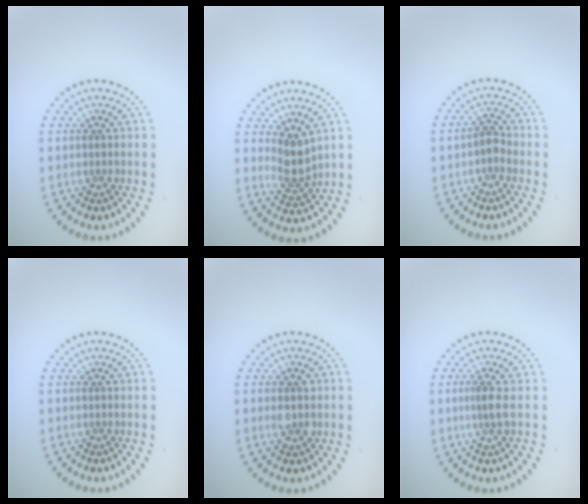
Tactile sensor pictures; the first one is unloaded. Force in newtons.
{"total": 2.6, "press": 2.0, "slide": 1.7}
{"total": 1.3, "press": 1.0, "slide": 0.8}
{"total": 0.0}
{"total": 2.0, "press": 2.0, "slide": 0.2}
{"total": 1.6, "press": 1.2, "slide": 1.0}